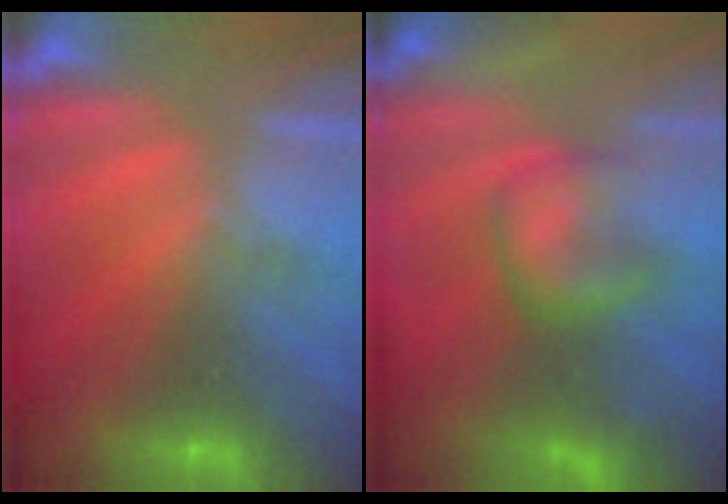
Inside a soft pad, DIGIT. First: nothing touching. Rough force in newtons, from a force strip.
{"total": 8.6}